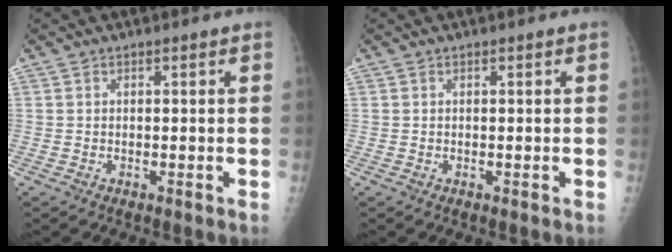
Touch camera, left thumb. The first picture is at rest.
{"total": 0.0}